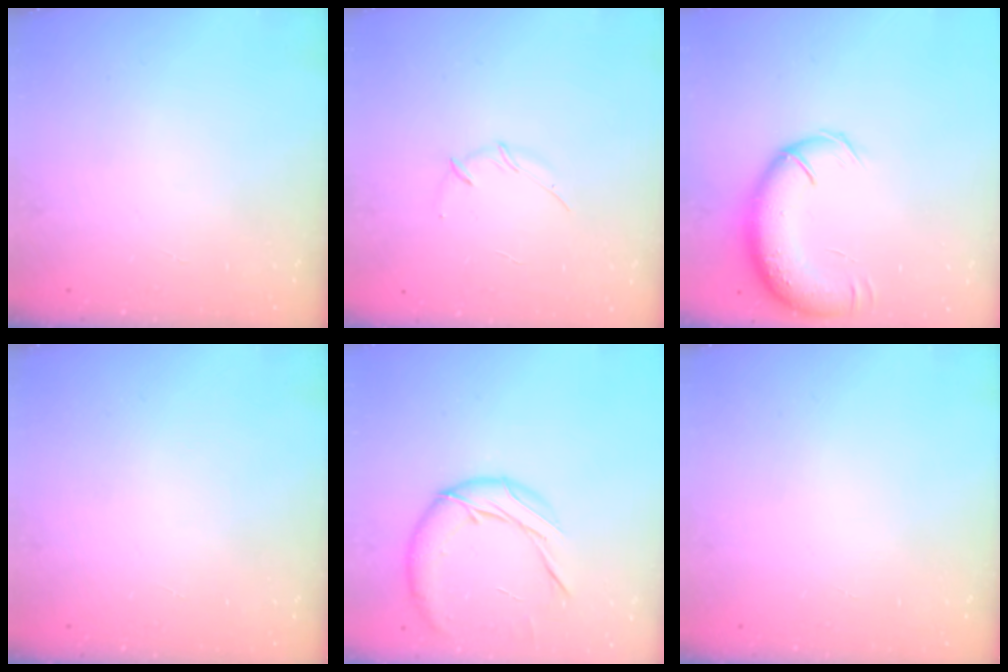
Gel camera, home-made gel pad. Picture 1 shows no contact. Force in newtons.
{"total": 3.0, "press": 2.9, "slide": 0.8}
{"total": 13.8, "press": 13.3, "slide": 3.7}
{"total": 0.0}
{"total": 13.1, "press": 13.0, "slide": 1.8}
{"total": 0.0}